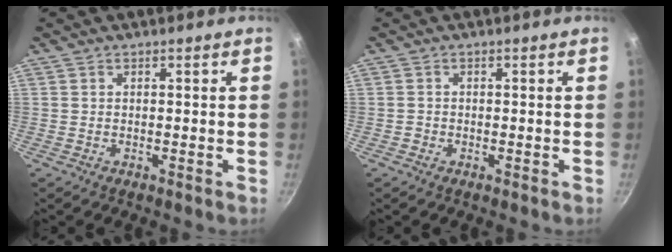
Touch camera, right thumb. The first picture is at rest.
{"total": 0.5, "force": [-0.3, 0.5, 0.0], "torque": [0.001, 0.002, -0.005]}